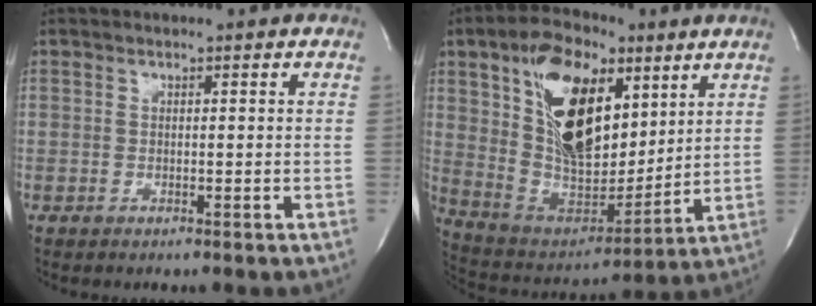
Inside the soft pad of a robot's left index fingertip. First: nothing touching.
{"total": 19.7, "force": [7.5, 9.8, 15.4], "torque": [-0.297, 0.015, 0.135]}